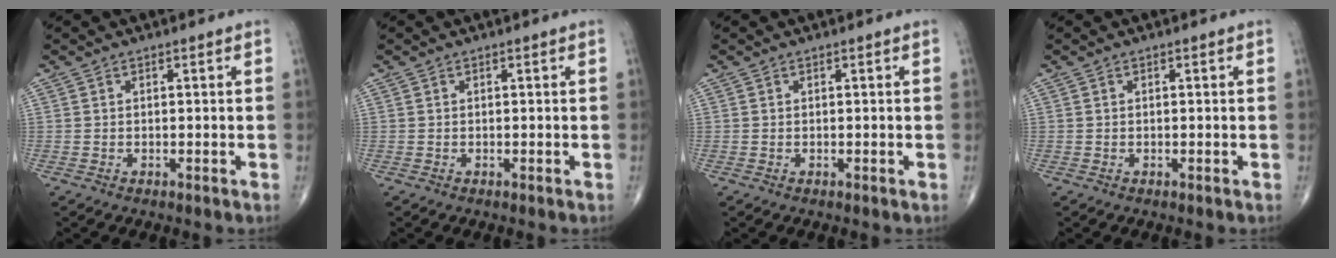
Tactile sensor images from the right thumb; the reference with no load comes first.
{"total": 0.0}
{"total": 0.0}
{"total": 0.0}